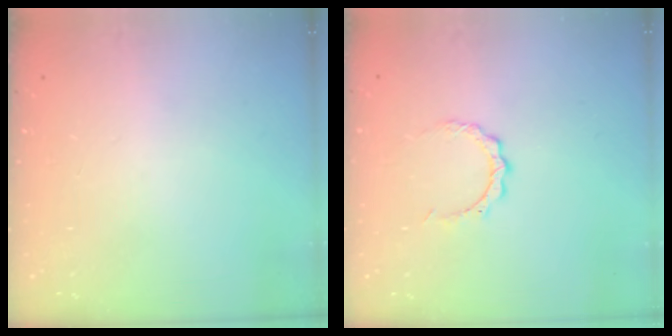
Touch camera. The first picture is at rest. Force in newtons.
{"total": 3.6, "press": 3.6, "slide": 0.4}